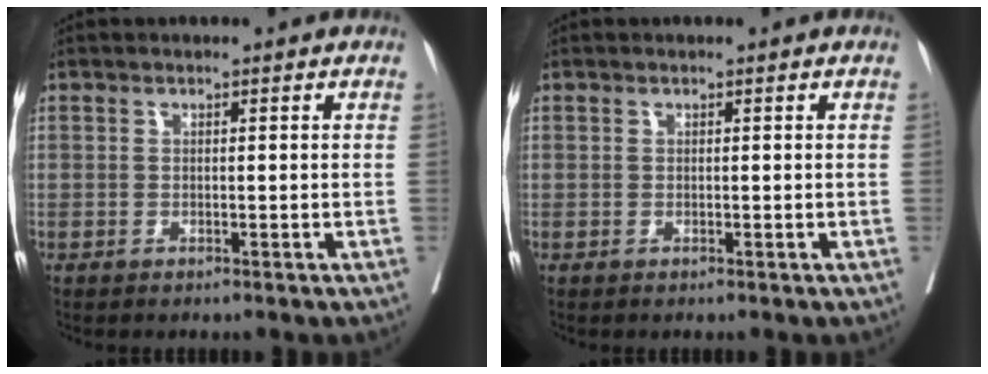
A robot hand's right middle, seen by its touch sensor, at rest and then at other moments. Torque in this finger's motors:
{"motor_torque": [0.00, -0.01, -0.01, 0.00]}